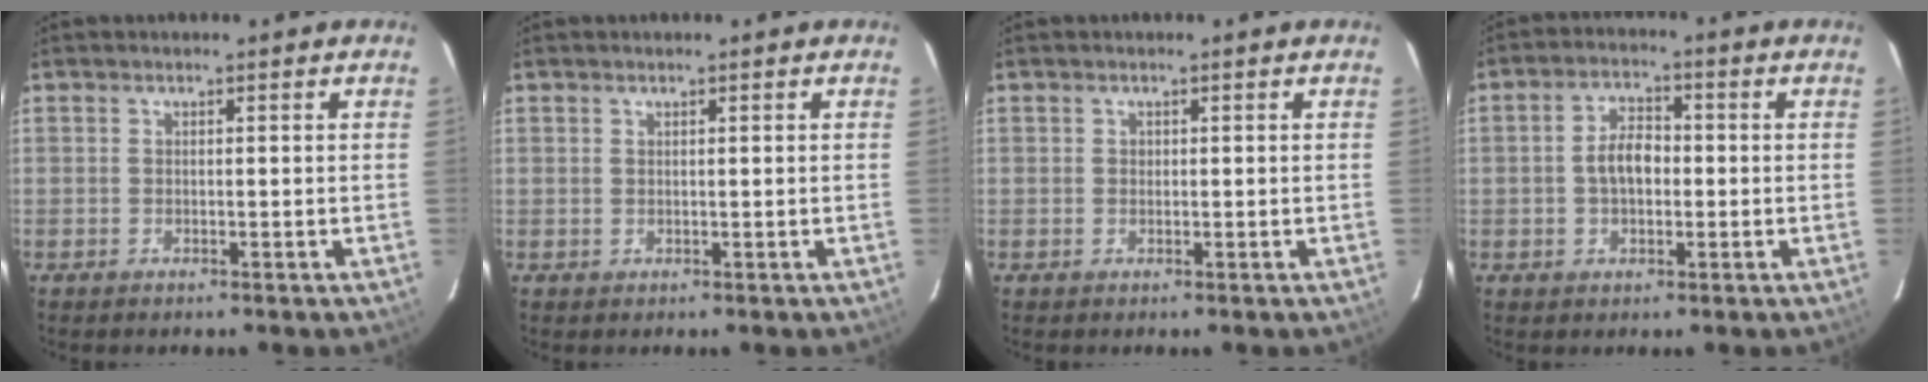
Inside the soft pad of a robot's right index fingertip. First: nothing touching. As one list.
[{"total": 0.6, "force": [0.3, 0.5, 0.0], "torque": [0.001, 0.002, 0.005]}, {"total": 0.6, "force": [0.1, 0.6, 0.0], "torque": [0.002, 0.003, 0.001]}, {"total": 5.6, "force": [-0.4, 3.4, 4.4], "torque": [-0.083, 0.014, -0.004]}]